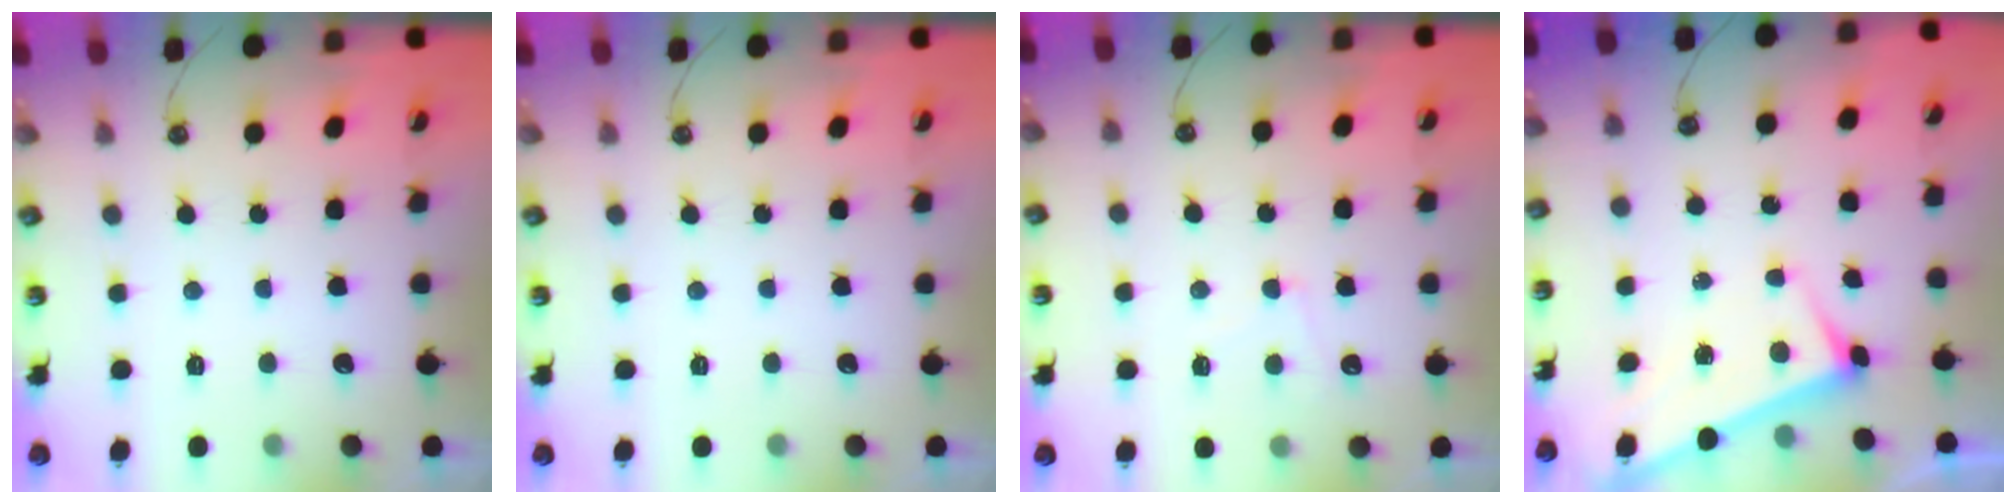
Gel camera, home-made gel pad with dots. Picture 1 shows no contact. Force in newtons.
{"total": 0.0}
{"total": 1.0, "press": 0.9, "slide": 0.5}
{"total": 3.3, "press": 3.3, "slide": 0.1}